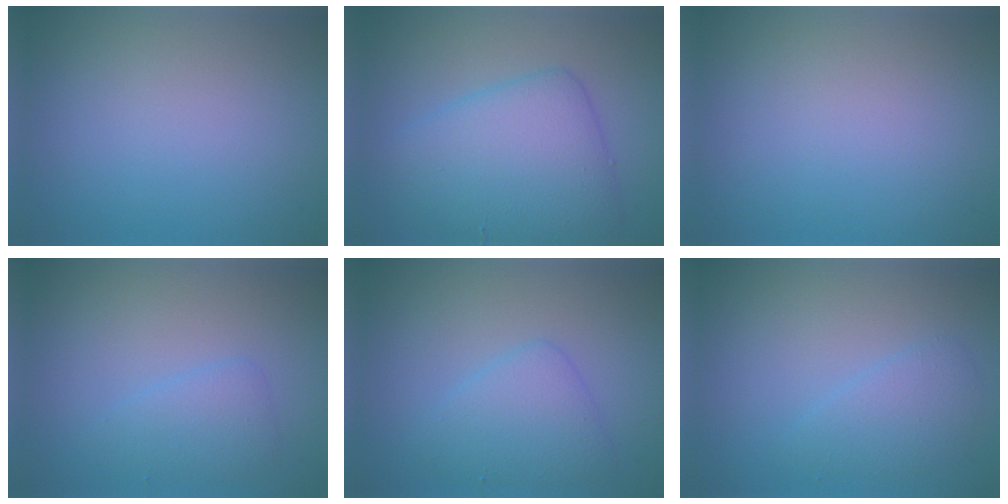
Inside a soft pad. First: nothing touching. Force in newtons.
{"total": 6.7, "press": 6.7, "slide": 0.1}
{"total": 0.0}
{"total": 2.1, "press": 2.1, "slide": 0.1}
{"total": 1.9, "press": 1.9, "slide": 0.1}
{"total": 2.2, "press": 2.2, "slide": 0.1}